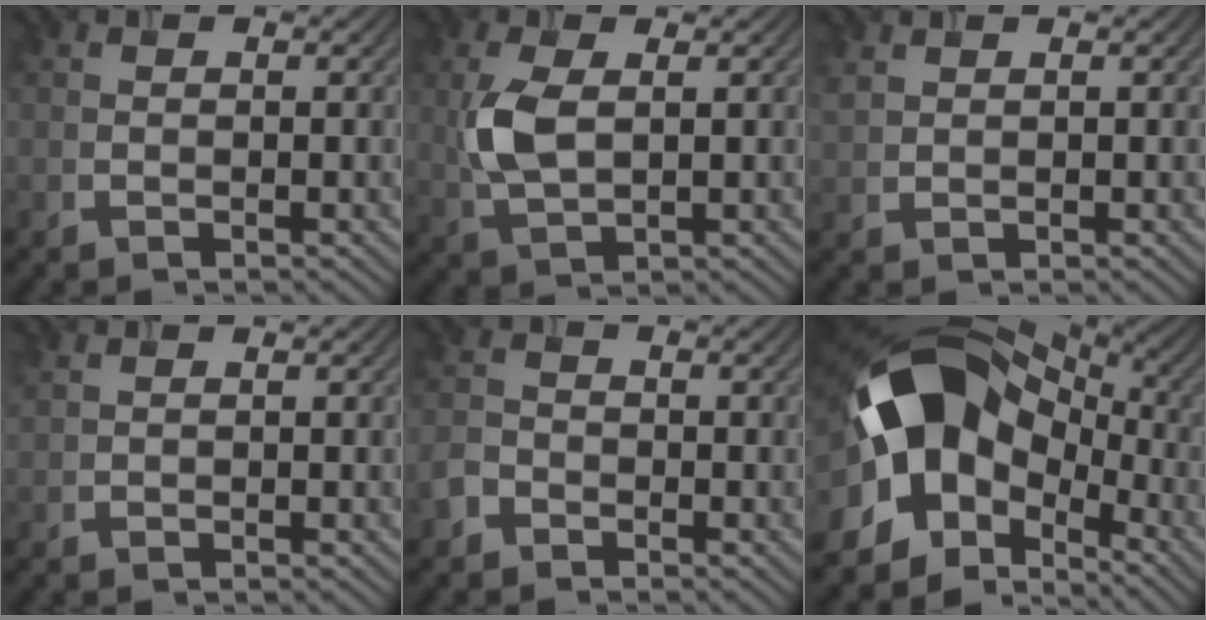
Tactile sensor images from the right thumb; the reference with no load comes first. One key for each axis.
{"total": 5.9, "fx": 0.8, "fy": 3.0, "fz": 5.0, "tx": -0.130, "ty": 0.000, "tz": 0.019}
{"total": 1.3, "fx": 1.0, "fy": 0.7, "fz": 0.5, "tx": -0.018, "ty": 0.003, "tz": 0.026}
{"total": 0.7, "fx": 0.6, "fy": 0.1, "fz": 0.2, "tx": -0.012, "ty": 0.005, "tz": 0.015}
{"total": 2.4, "fx": -1.5, "fy": 1.7, "fz": 0.7, "tx": -0.018, "ty": 0.002, "tz": -0.043}
{"total": 19.2, "fx": -2.3, "fy": 12.9, "fz": 14.0, "tx": -0.244, "ty": -0.008, "tz": -0.039}